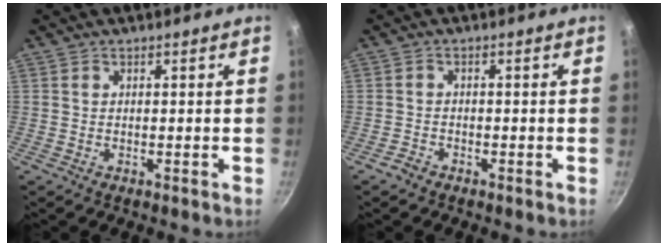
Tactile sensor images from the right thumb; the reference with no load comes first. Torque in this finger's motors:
{"motor_torque": [-0.21, 0.01, 0.01, 0.43, -0.01]}